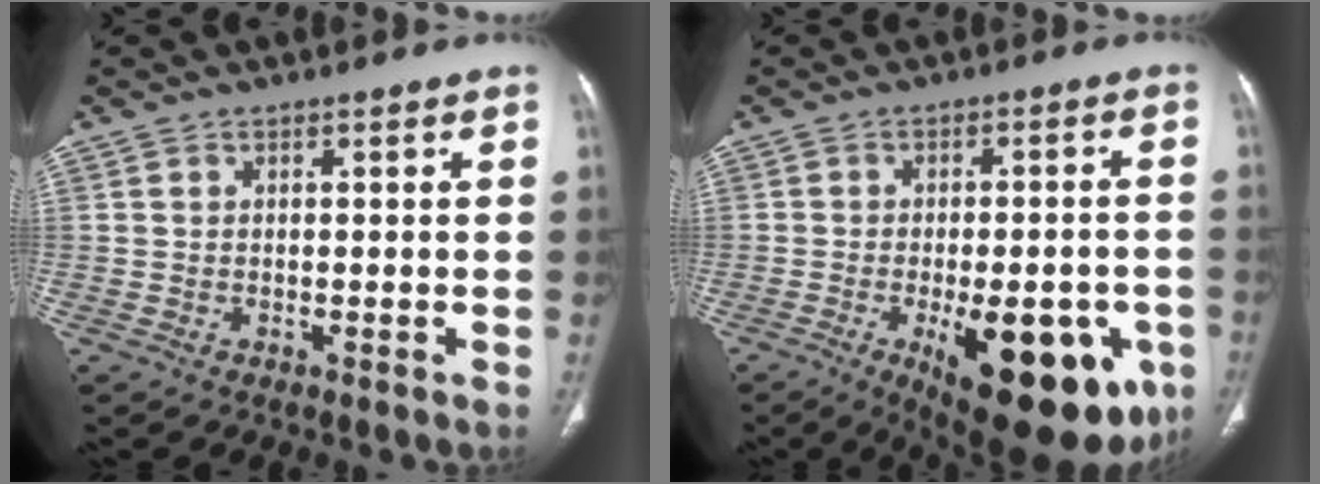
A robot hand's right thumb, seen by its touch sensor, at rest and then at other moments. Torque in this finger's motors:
{"motor_torque": [1.85, 2.75, 0.14, -0.12, 0.49]}